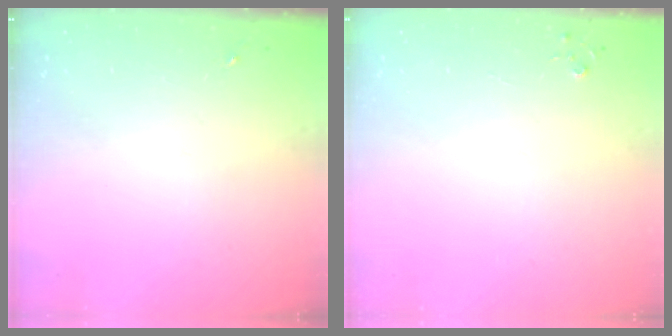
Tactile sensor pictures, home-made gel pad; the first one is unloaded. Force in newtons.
{"total": 2.7, "press": 2.7, "slide": 0.3}